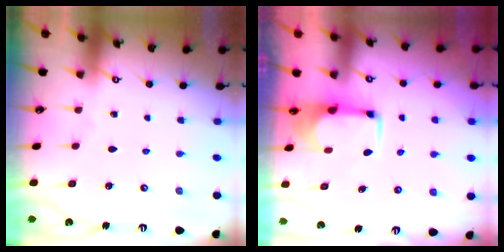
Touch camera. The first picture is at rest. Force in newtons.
{"total": 1.6, "press": 1.5, "slide": 0.7}